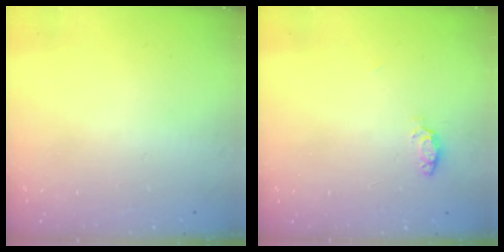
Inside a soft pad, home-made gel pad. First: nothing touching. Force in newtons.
{"total": 3.3, "press": 3.3, "slide": 0.4}